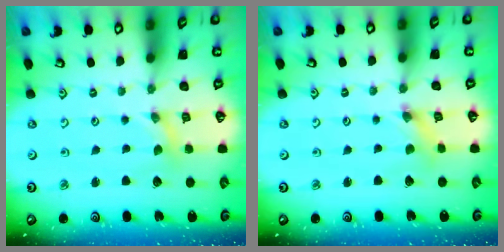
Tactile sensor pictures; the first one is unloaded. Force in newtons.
{"total": 1.6, "press": 1.6, "slide": 0.3}